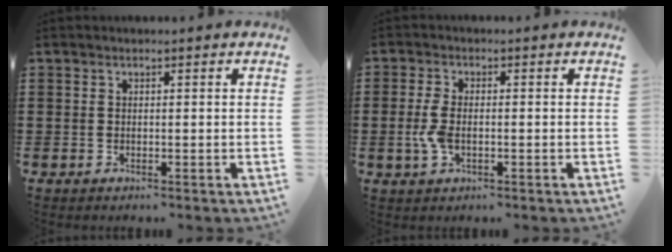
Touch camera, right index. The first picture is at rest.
{"total": 4.2, "force": [-0.7, 2.1, 3.5], "torque": [-0.093, -0.007, -0.019]}